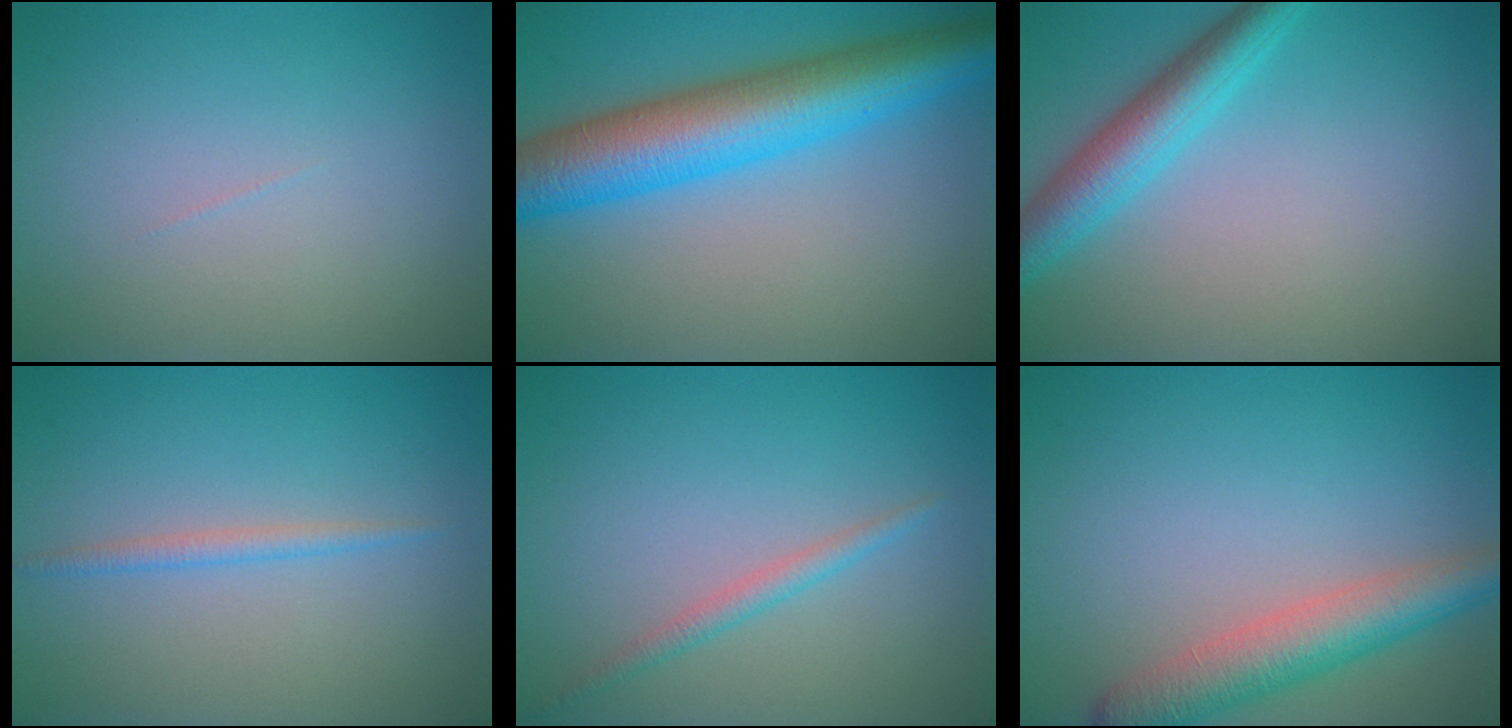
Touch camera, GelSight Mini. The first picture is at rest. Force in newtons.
{"total": 9.4, "press": 9.4, "slide": 0.0}
{"total": 4.5, "press": 4.5, "slide": 0.1}
{"total": 1.2, "press": 1.2, "slide": 0.1}
{"total": 1.5, "press": 1.5, "slide": 0.1}
{"total": 5.2, "press": 5.2, "slide": 0.3}